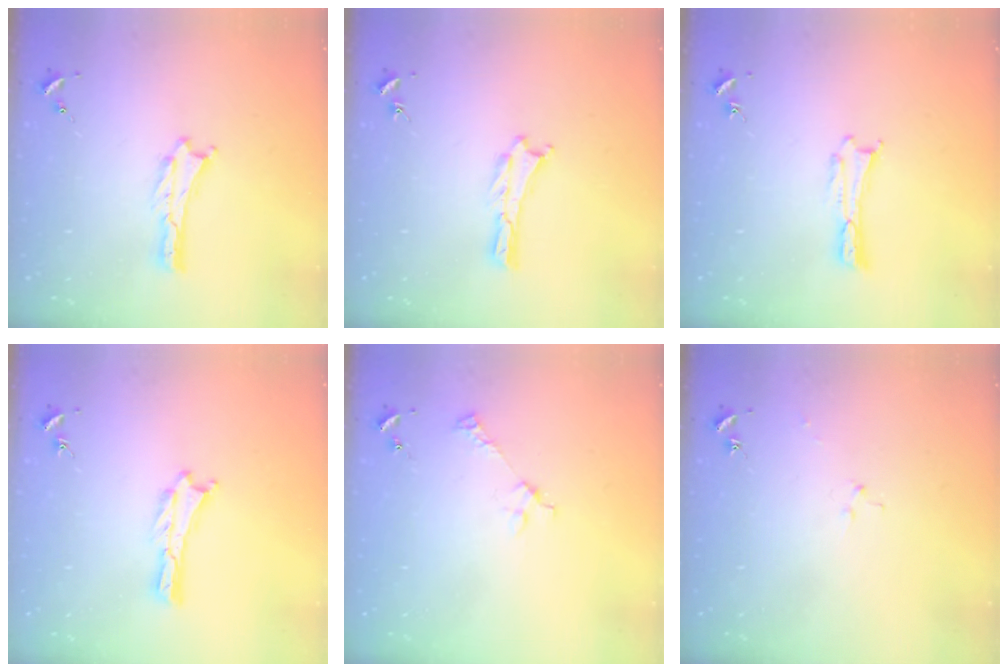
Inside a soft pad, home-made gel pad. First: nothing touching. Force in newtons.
{"total": 0.0}
{"total": 0.0}
{"total": 0.0}
{"total": 2.6, "press": 2.6, "slide": 0.3}
{"total": 2.5, "press": 2.5, "slide": 0.3}